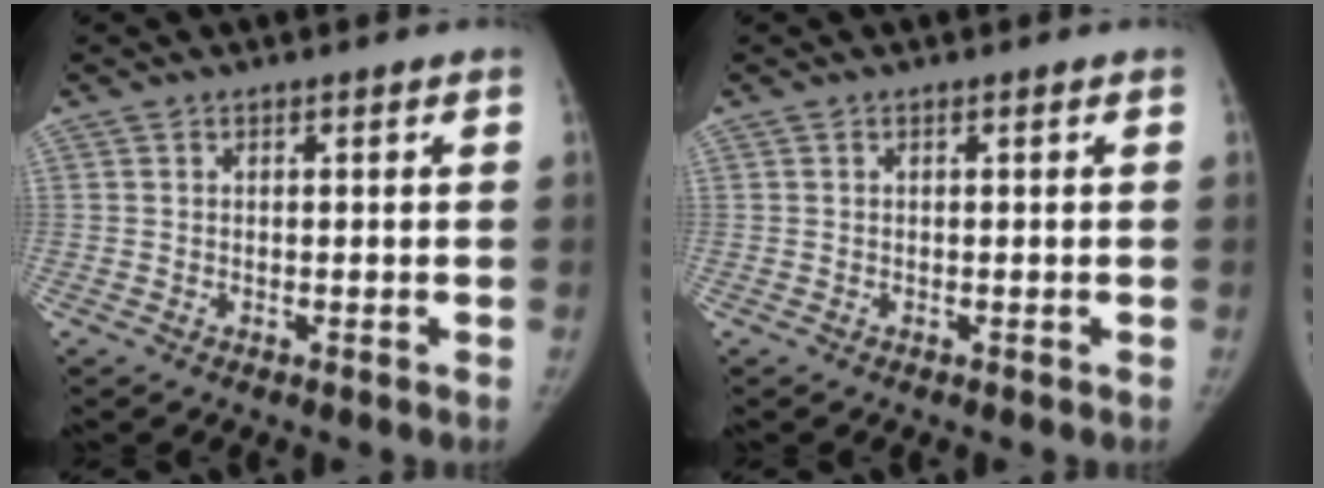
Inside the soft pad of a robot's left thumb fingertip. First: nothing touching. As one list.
[{"total": 0.0}]